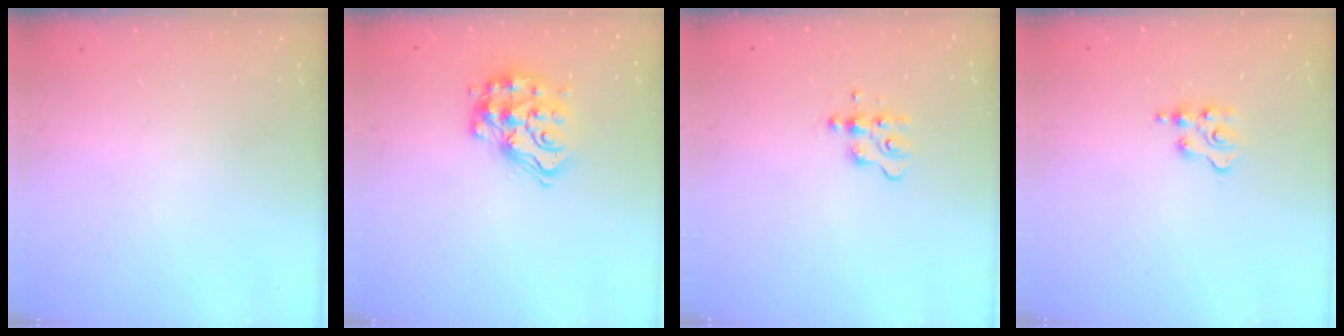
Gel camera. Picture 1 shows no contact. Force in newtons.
{"total": 15.4, "press": 15.4, "slide": 0.9}
{"total": 4.5, "press": 4.4, "slide": 0.4}
{"total": 3.6, "press": 3.5, "slide": 0.6}